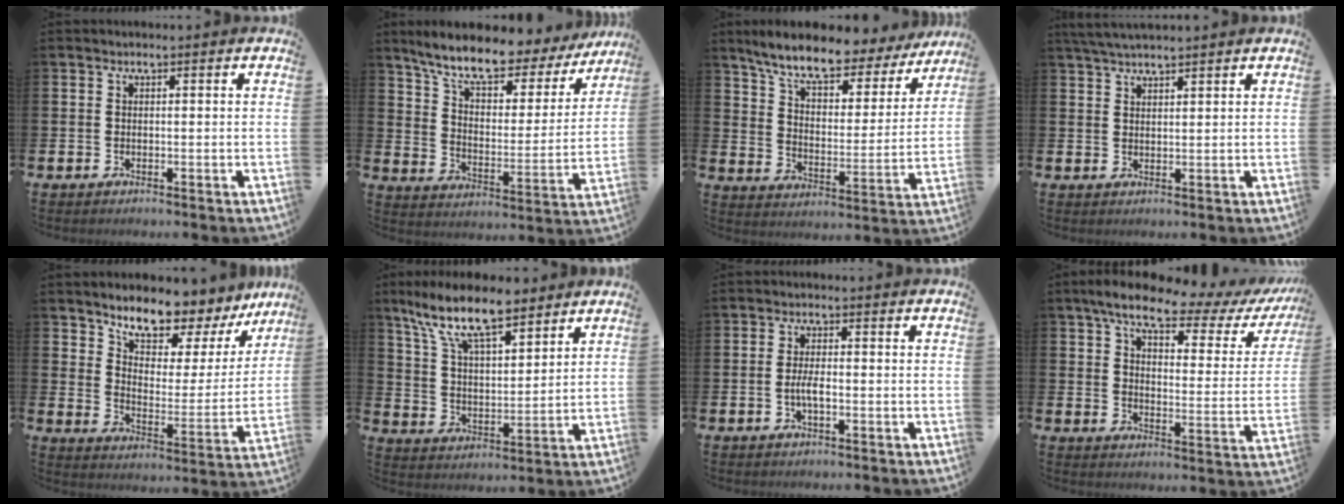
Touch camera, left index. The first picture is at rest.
{"total": 9.0, "force": [7.7, 2.6, 4.0], "torque": [-0.104, -0.050, 0.127]}
{"total": 8.7, "force": [7.7, 2.0, 3.5], "torque": [-0.096, -0.050, 0.127]}
{"total": 3.4, "force": [3.2, 0.4, 1.3], "torque": [-0.039, -0.002, 0.061]}
{"total": 8.8, "force": [8.2, 2.4, 2.2], "torque": [-0.077, -0.062, 0.142]}
{"total": 11.7, "force": [9.3, 3.5, 6.1], "torque": [-0.142, -0.032, 0.165]}
{"total": 2.5, "force": [-0.7, 0.8, 2.3], "torque": [-0.036, 0.001, -0.014]}
{"total": 8.2, "force": [6.2, 2.6, 4.7], "torque": [-0.093, -0.037, 0.095]}